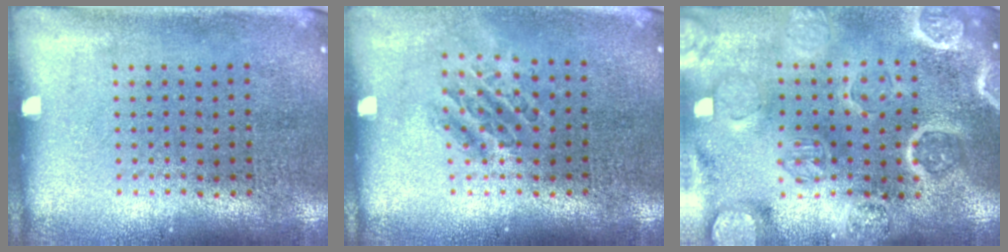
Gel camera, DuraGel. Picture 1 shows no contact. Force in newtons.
{"total": 1.3, "press": 1.0, "slide": 0.7}
{"total": 4.1, "press": 3.8, "slide": 1.6}